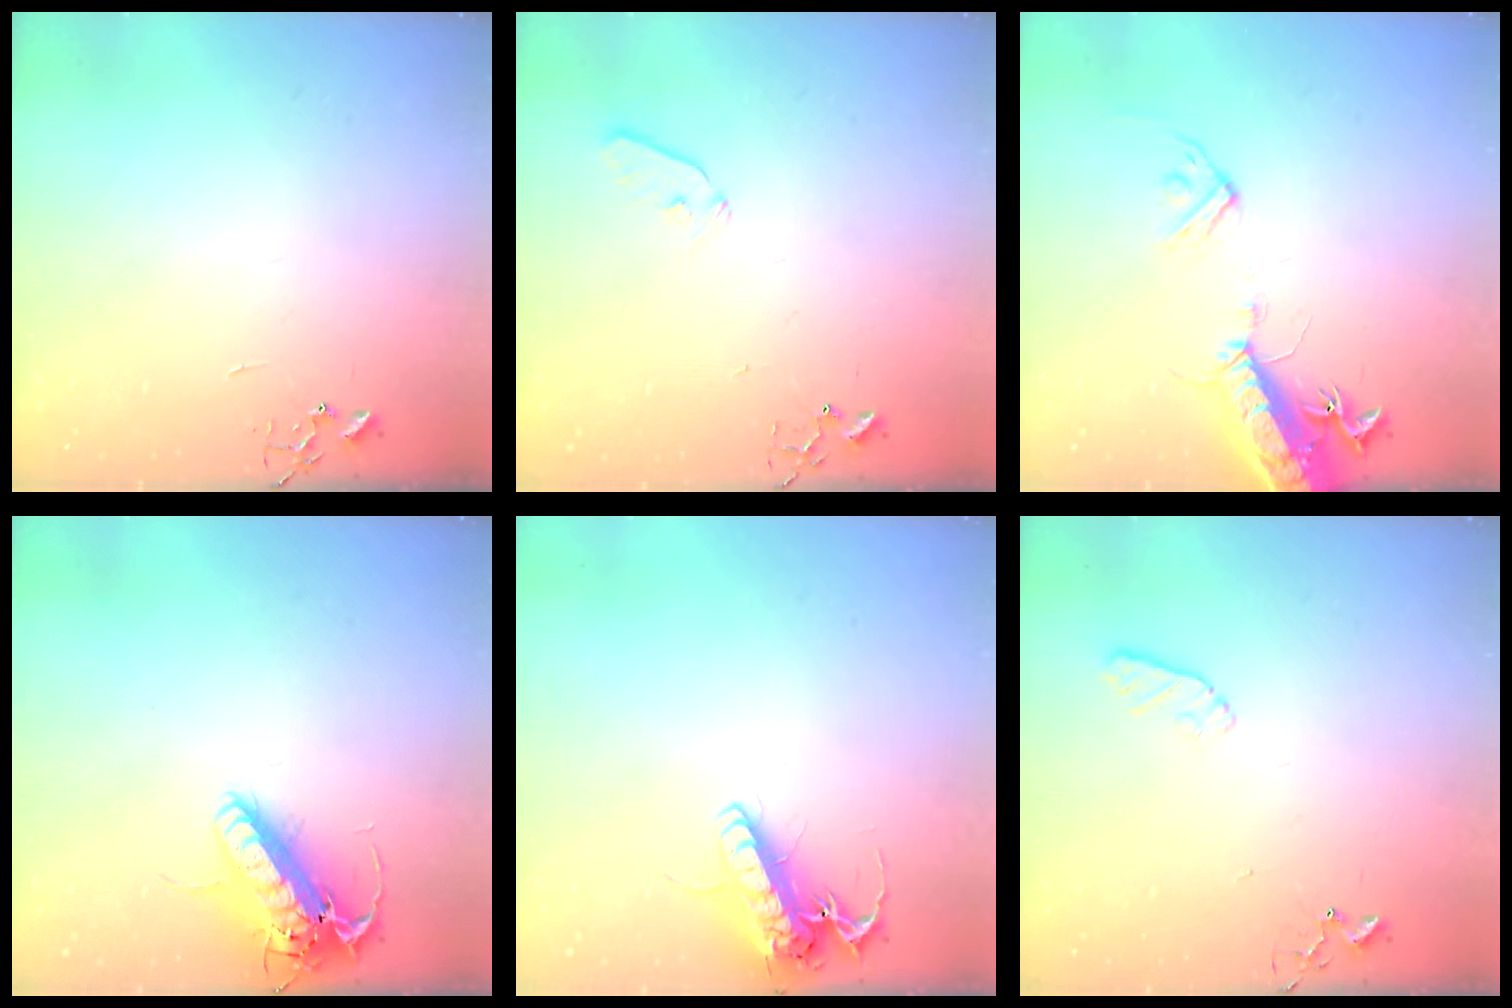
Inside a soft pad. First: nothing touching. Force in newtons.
{"total": 5.0, "press": 5.0, "slide": 0.6}
{"total": 17.3, "press": 16.8, "slide": 3.9}
{"total": 16.2, "press": 15.9, "slide": 3.2}
{"total": 13.8, "press": 13.6, "slide": 2.4}
{"total": 5.6, "press": 5.5, "slide": 1.0}